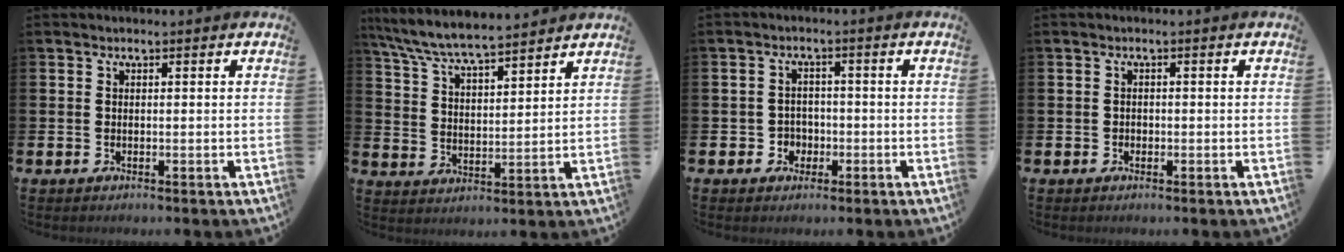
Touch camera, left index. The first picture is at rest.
{"total": 7.1, "force": [6.9, 0.5, 2.0], "torque": [-0.070, -0.037, 0.123]}
{"total": 2.6, "force": [-1.0, 2.3, 0.4], "torque": [-0.013, 0.002, -0.028]}
{"total": 0.7, "force": [-0.3, 0.7, 0.1], "torque": [-0.008, 0.007, -0.007]}